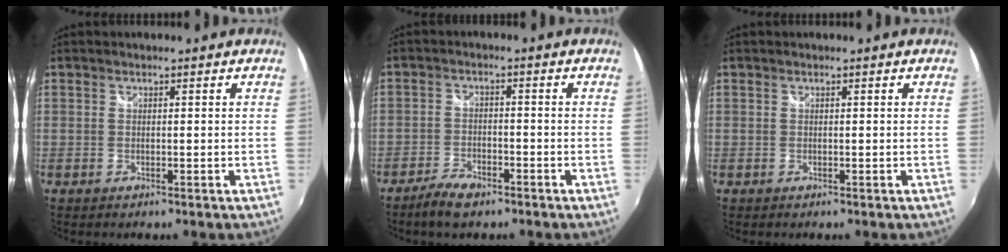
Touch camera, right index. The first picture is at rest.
{"total": 5.8, "force": [-4.4, 2.2, 3.0], "torque": [-0.080, -0.007, -0.084]}
{"total": 0.0}